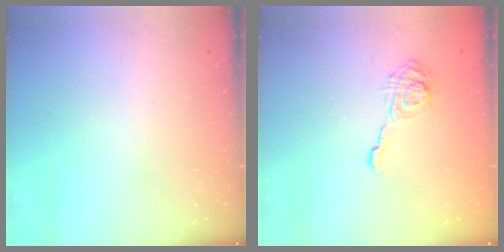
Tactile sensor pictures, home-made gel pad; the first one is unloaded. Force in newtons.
{"total": 11.4, "press": 11.4, "slide": 0.1}